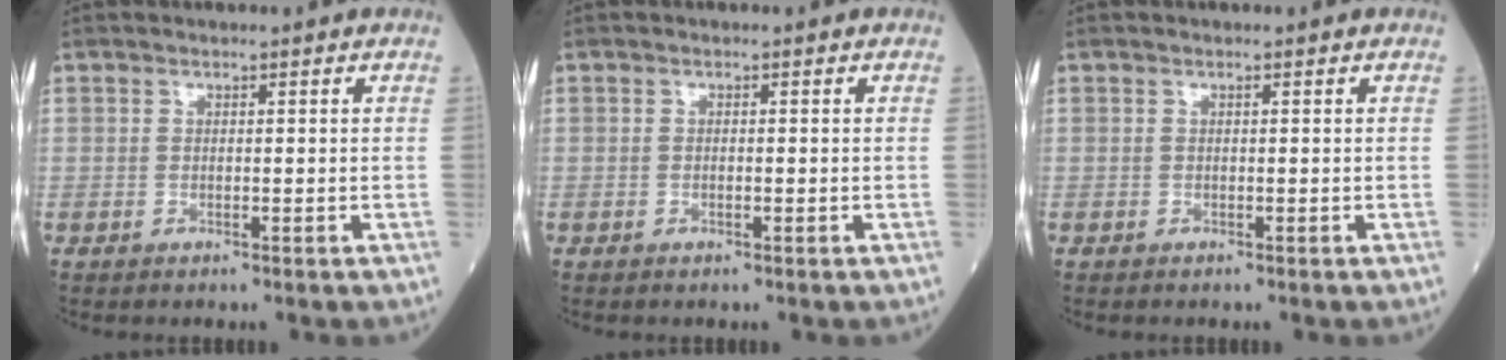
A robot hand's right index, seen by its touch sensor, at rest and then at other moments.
{"total": 0.8, "force": [-0.2, 0.4, 0.7], "torque": [-0.022, -0.001, -0.003]}
{"total": 0.5, "force": [-0.1, 0.3, 0.4], "torque": [-0.015, 0.001, -0.001]}